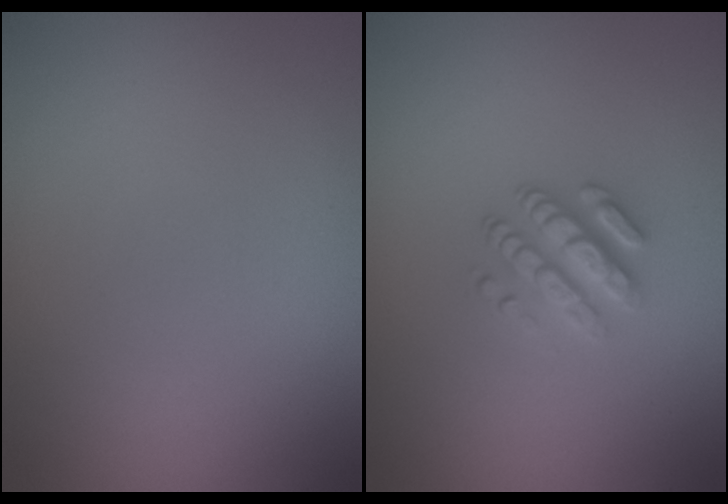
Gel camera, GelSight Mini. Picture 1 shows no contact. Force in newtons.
{"total": 2.8, "press": 2.4, "slide": 1.5}